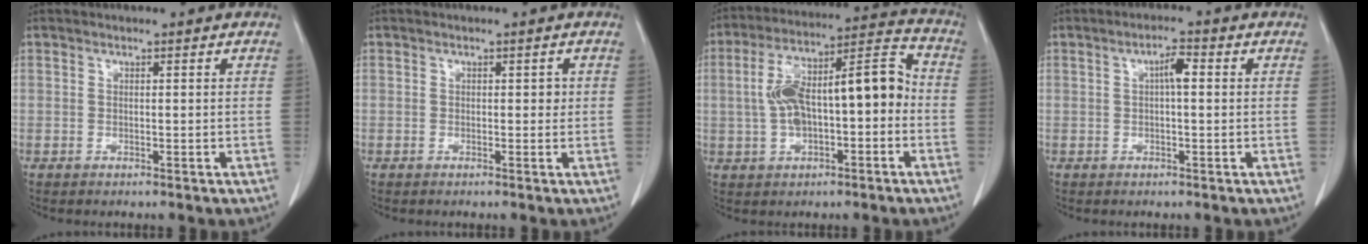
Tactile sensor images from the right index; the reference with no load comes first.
{"total": 1.0, "force": [0.1, 0.7, 0.8], "torque": [-0.006, 0.007, 0.000]}
{"total": 14.6, "force": [-1.0, 5.0, 13.7], "torque": [-0.241, 0.051, -0.011]}
{"total": 2.9, "force": [0.4, 0.6, 2.8], "torque": [-0.048, 0.006, 0.006]}